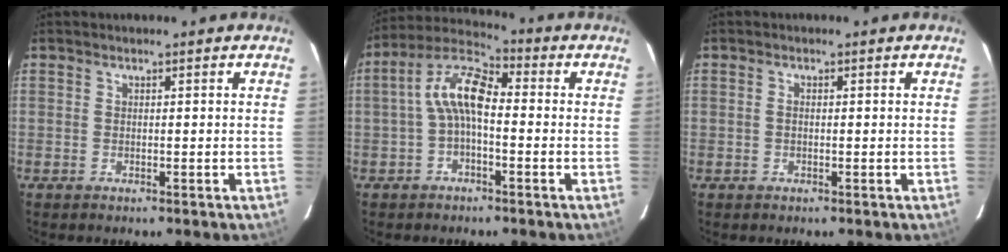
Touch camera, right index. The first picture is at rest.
{"total": 7.9, "force": [-1.0, 3.4, 7.0], "torque": [-0.151, 0.027, -0.026]}
{"total": 0.9, "force": [0.0, 0.5, 0.7], "torque": [-0.013, 0.002, -0.002]}